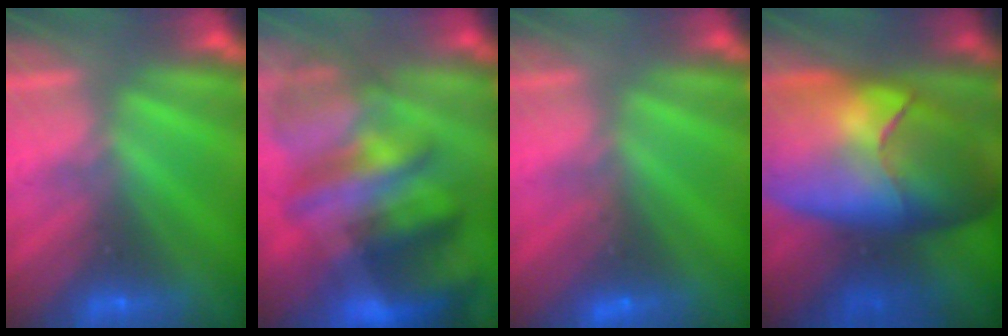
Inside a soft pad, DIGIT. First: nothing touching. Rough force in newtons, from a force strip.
{"total": 7.5}
{"total": 3.0}
{"total": 7.8}